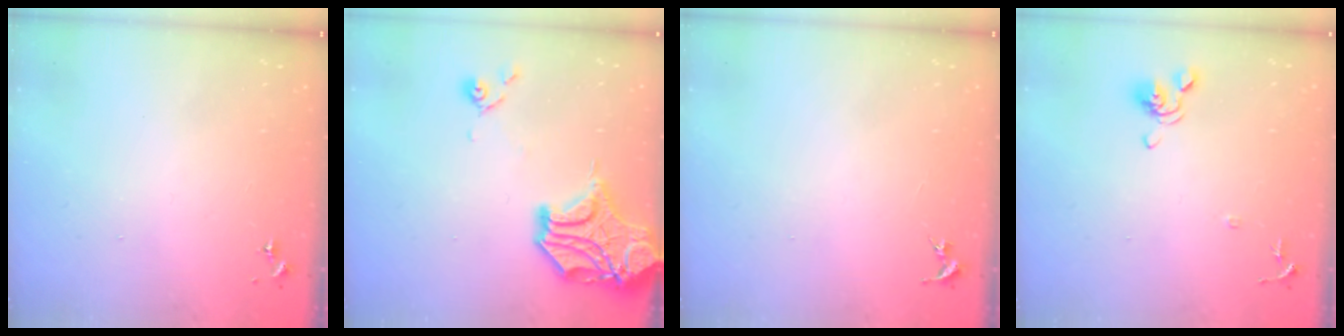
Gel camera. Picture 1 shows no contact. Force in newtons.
{"total": 16.3, "press": 16.1, "slide": 2.6}
{"total": 0.0}
{"total": 8.1, "press": 8.0, "slide": 1.5}